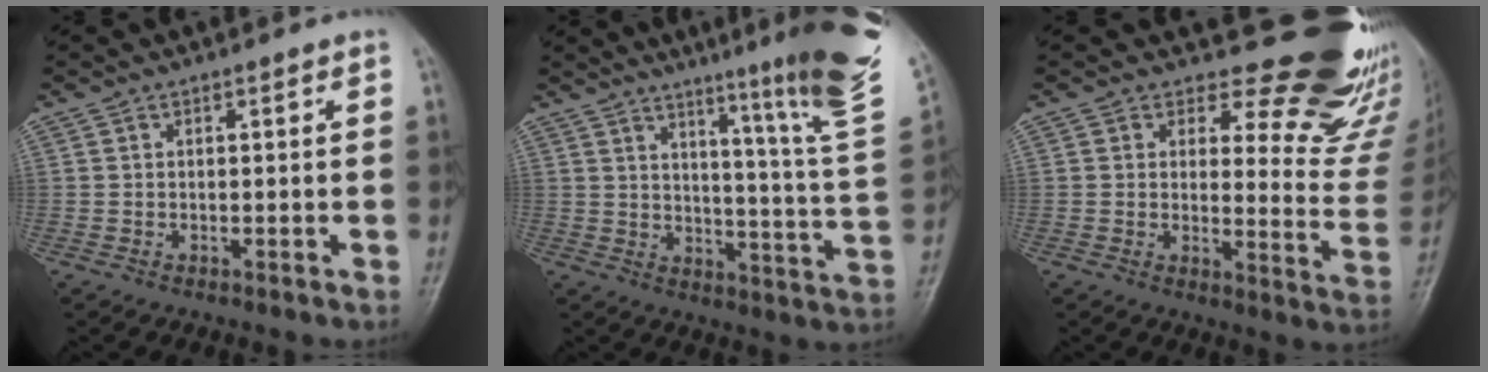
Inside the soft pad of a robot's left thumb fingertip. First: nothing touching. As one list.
[{"total": 20.7, "force": [13.2, 0.2, 15.9], "torque": [-0.200, -0.088, 0.172]}, {"total": 16.8, "force": [14.9, 6.0, 4.6], "torque": [-0.001, -0.153, 0.155]}]